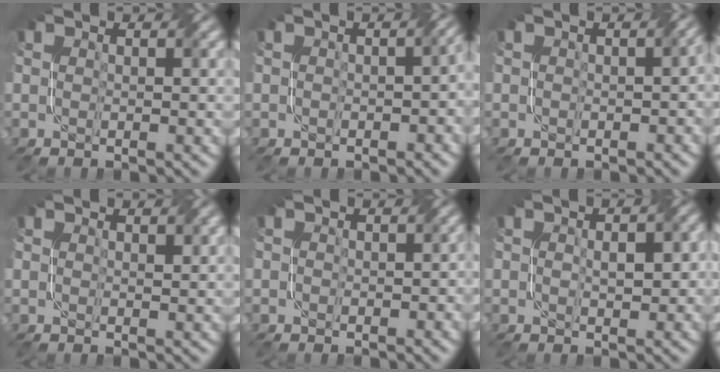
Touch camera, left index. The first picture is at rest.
{"total": 3.4, "force": [-0.3, 2.1, 2.7], "torque": [-0.014, -0.001, -0.001]}
{"total": 2.4, "force": [0.1, 1.3, 2.0], "torque": [-0.014, 0.002, 0.002]}
{"total": 1.1, "force": [0.8, 0.3, 0.8], "torque": [-0.011, 0.001, 0.014]}
{"total": 1.5, "force": [0.1, 1.3, 0.9], "torque": [-0.009, -0.004, -0.005]}
{"total": 2.9, "force": [0.1, 1.5, 2.5], "torque": [-0.036, 0.002, 0.004]}